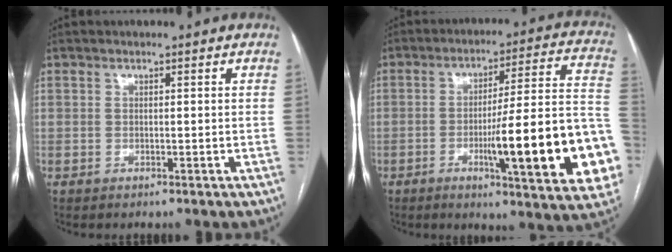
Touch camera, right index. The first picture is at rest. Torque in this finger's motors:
{"motor_torque": [2.14, 0.00, 1.05, 0.21]}